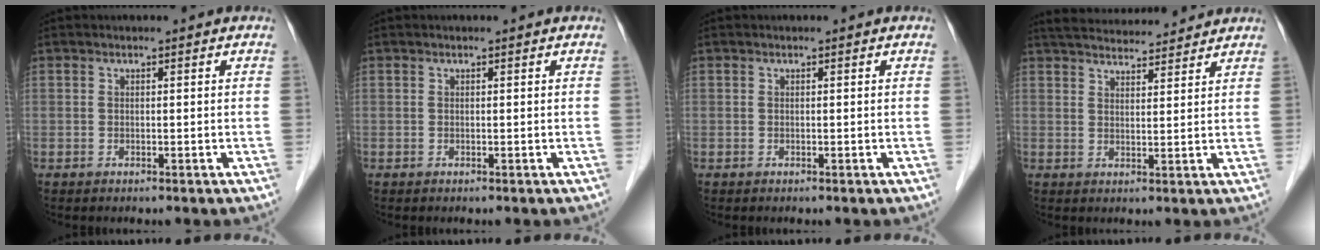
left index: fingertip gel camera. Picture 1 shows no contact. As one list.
[{"total": 0.0}, {"total": 0.0}, {"total": 12.8, "force": [12.1, 1.9, 3.7], "torque": [-0.061, 0.031, 0.177]}]